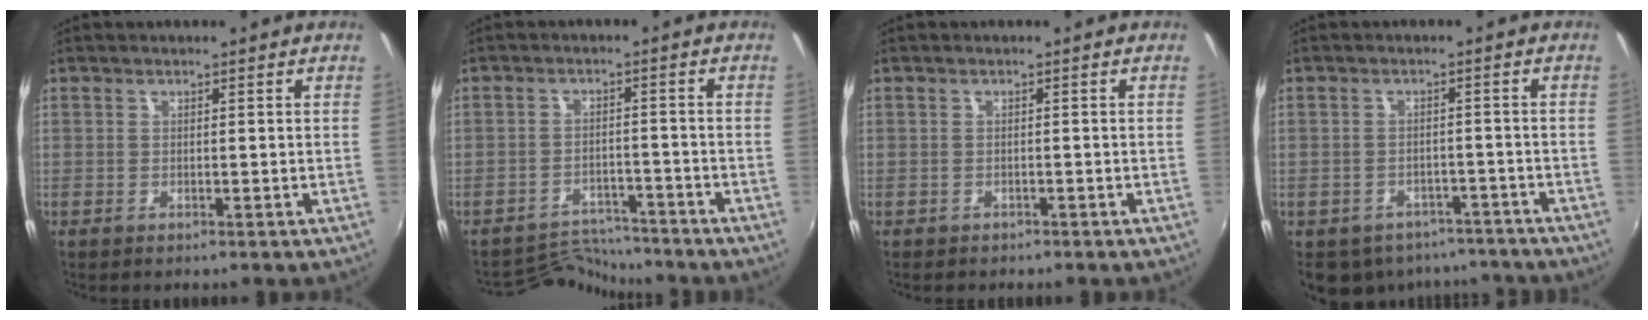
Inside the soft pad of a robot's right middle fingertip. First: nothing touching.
{"total": 6.5, "force": [-6.4, 0.6, -0.9], "torque": [-0.006, 0.009, -0.109]}
{"total": 1.1, "force": [-0.9, 0.7, 0.1], "torque": [-0.007, -0.001, -0.012]}
{"total": 12.3, "force": [-9.0, 7.3, 4.0], "torque": [-0.097, 0.005, -0.106]}